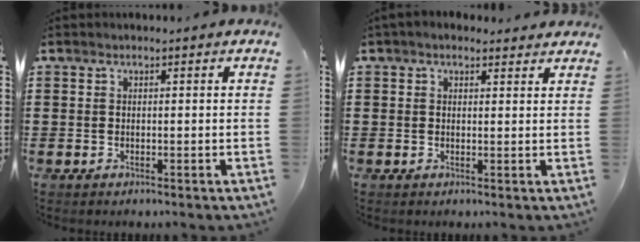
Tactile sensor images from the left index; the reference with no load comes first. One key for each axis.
{"total": 1.8, "fx": 1.3, "fy": 1.2, "fz": 0.2, "tx": -0.010, "ty": 0.007, "tz": 0.024}